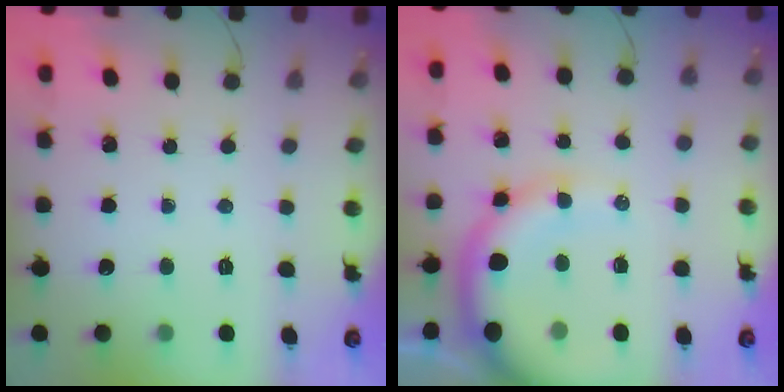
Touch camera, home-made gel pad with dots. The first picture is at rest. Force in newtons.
{"total": 13.3, "press": 13.0, "slide": 2.7}